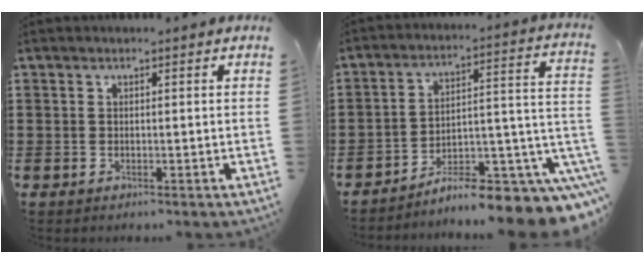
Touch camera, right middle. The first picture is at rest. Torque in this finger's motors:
{"motor_torque": [2.14, 0.00, 1.05, 0.21]}